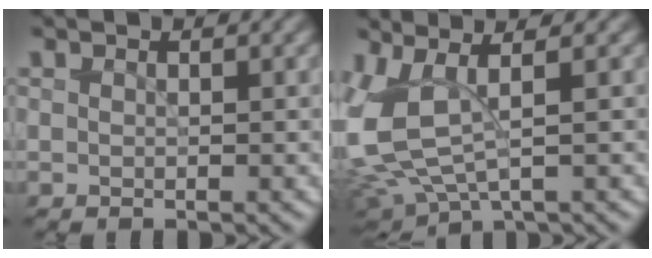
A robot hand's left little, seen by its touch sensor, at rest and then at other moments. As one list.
[{"total": 5.9, "force": [0.6, 2.6, 5.3], "torque": [-0.142, -0.009, 0.019]}]